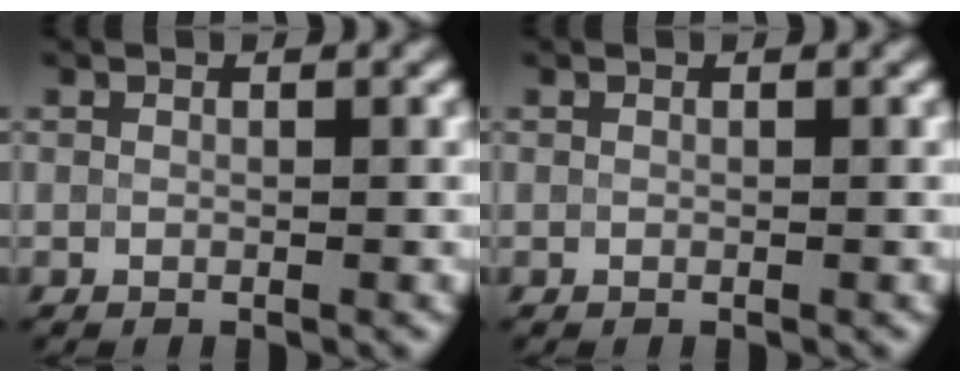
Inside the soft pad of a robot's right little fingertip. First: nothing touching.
{"total": 0.0}